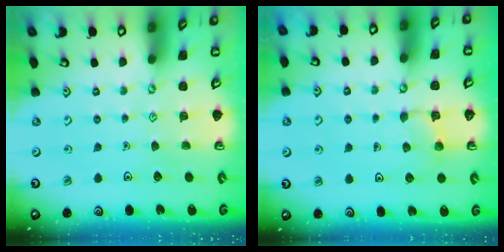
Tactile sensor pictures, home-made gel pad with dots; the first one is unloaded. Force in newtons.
{"total": 3.5, "press": 3.5, "slide": 0.6}